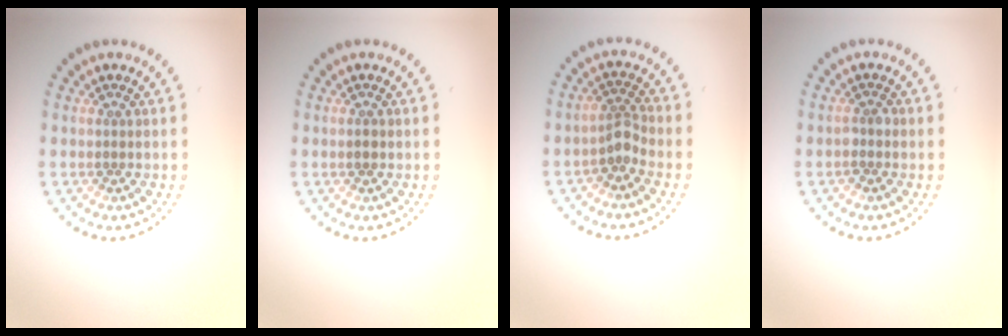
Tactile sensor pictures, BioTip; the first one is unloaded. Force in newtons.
{"total": 0.9, "press": 0.9, "slide": 0.0}
{"total": 2.0, "press": 1.4, "slide": 1.3}
{"total": 1.4, "press": 1.2, "slide": 0.7}